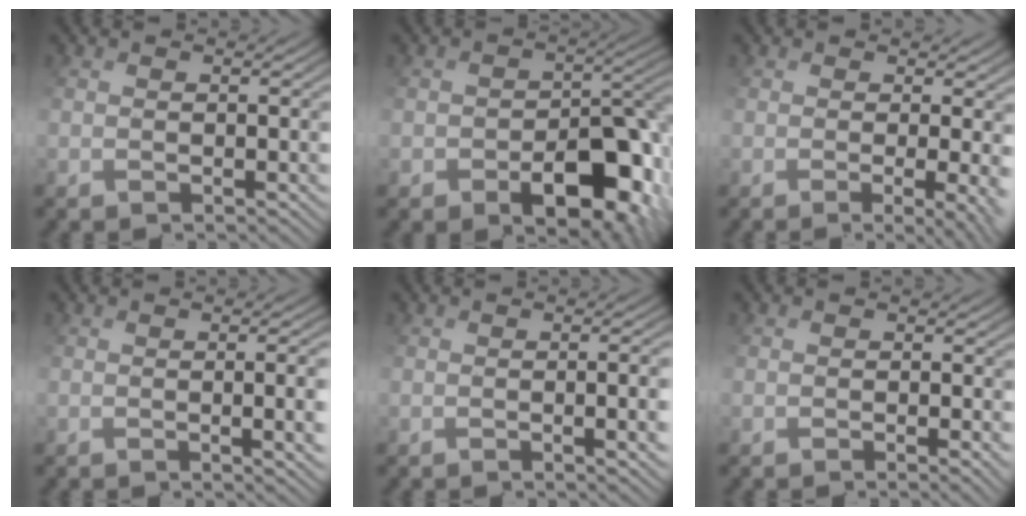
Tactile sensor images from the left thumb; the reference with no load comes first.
{"total": 10.6, "force": [-4.7, 6.8, 6.8], "torque": [-0.076, 0.000, -0.060]}
{"total": 6.8, "force": [-1.0, 2.6, 6.2], "torque": [-0.093, 0.003, -0.001]}
{"total": 7.7, "force": [-0.5, 3.0, 7.0], "torque": [-0.077, -0.002, 0.018]}
{"total": 6.8, "force": [-0.8, 2.5, 6.3], "torque": [-0.063, 0.000, 0.008]}
{"total": 2.4, "force": [-0.8, 0.8, 2.1], "torque": [-0.032, -0.006, 0.005]}